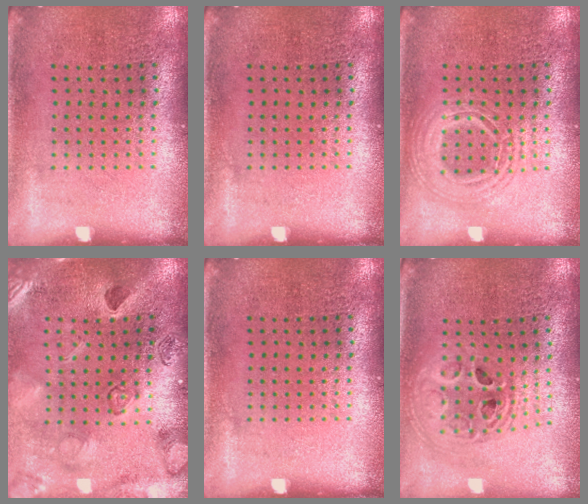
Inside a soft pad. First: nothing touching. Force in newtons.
{"total": 0.0}
{"total": 2.5, "press": 2.5, "slide": 0.3}
{"total": 2.4, "press": 2.4, "slide": 0.3}
{"total": 0.0}
{"total": 1.9, "press": 1.6, "slide": 1.1}